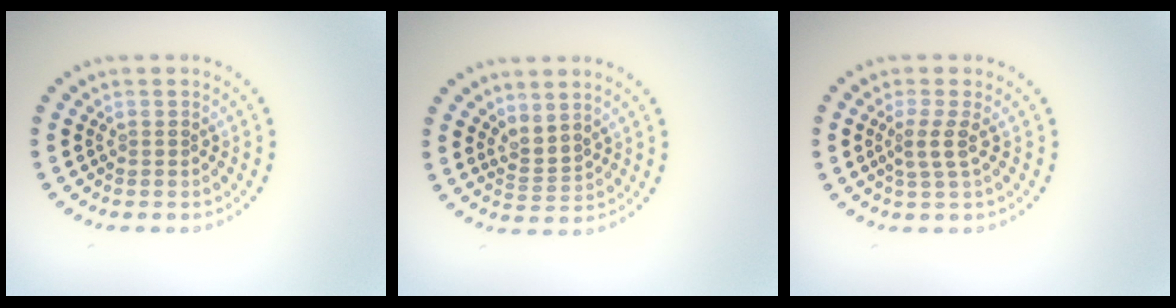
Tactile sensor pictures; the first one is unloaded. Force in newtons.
{"total": 2.1, "press": 1.4, "slide": 1.5}
{"total": 2.0, "press": 1.5, "slide": 1.3}